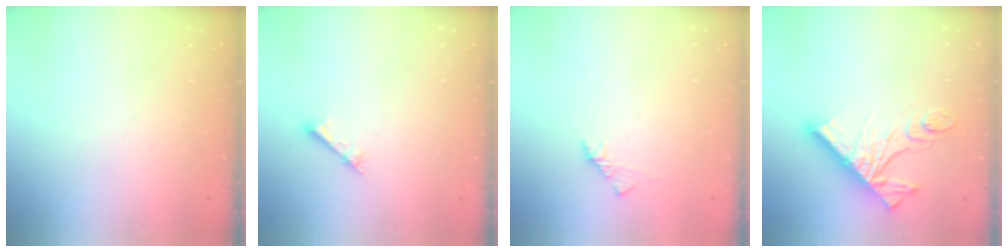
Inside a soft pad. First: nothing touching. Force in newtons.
{"total": 1.2, "press": 1.2, "slide": 0.1}
{"total": 1.7, "press": 1.6, "slide": 0.5}
{"total": 15.3, "press": 15.3, "slide": 1.0}